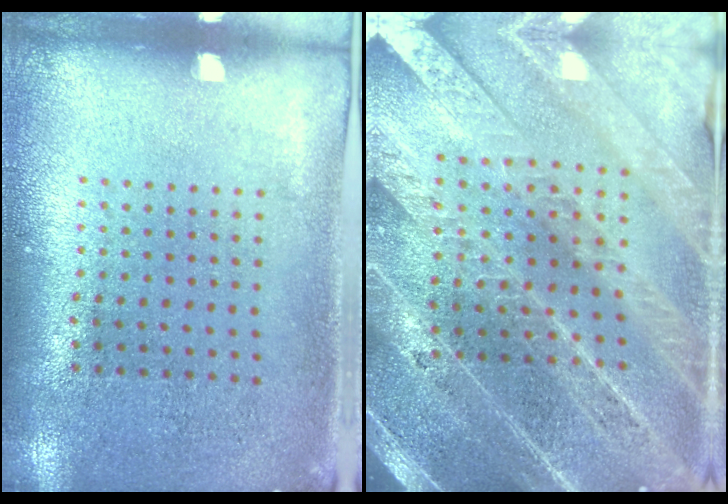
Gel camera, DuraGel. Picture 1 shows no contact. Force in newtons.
{"total": 4.7, "press": 4.1, "slide": 2.2}